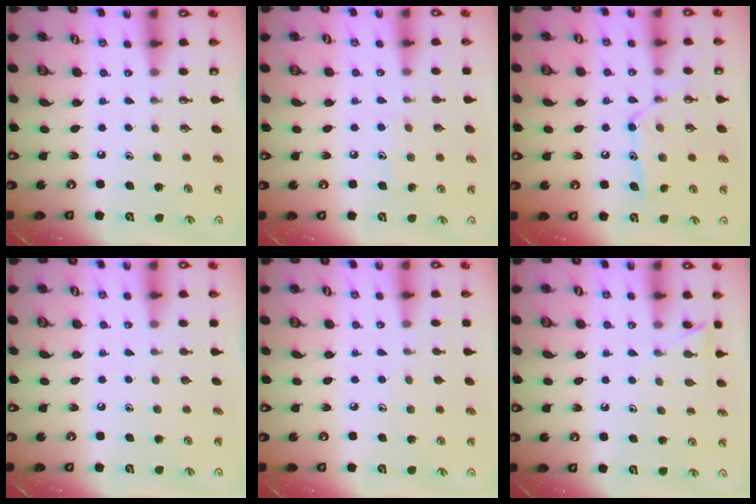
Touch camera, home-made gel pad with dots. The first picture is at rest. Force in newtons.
{"total": 6.0, "press": 6.0, "slide": 0.7}
{"total": 12.9, "press": 12.9, "slide": 1.0}
{"total": 0.0}
{"total": 4.6, "press": 4.5, "slide": 0.5}
{"total": 6.8, "press": 6.7, "slide": 0.6}